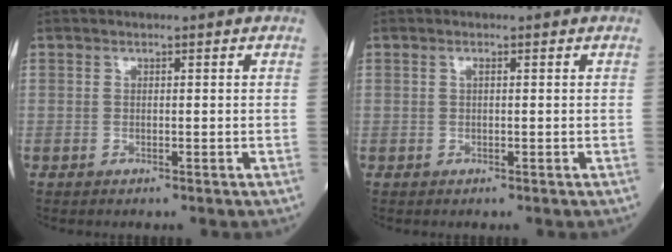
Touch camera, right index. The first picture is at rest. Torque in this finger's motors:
{"motor_torque": [-0.05, -0.02, 0.08, 0.02]}